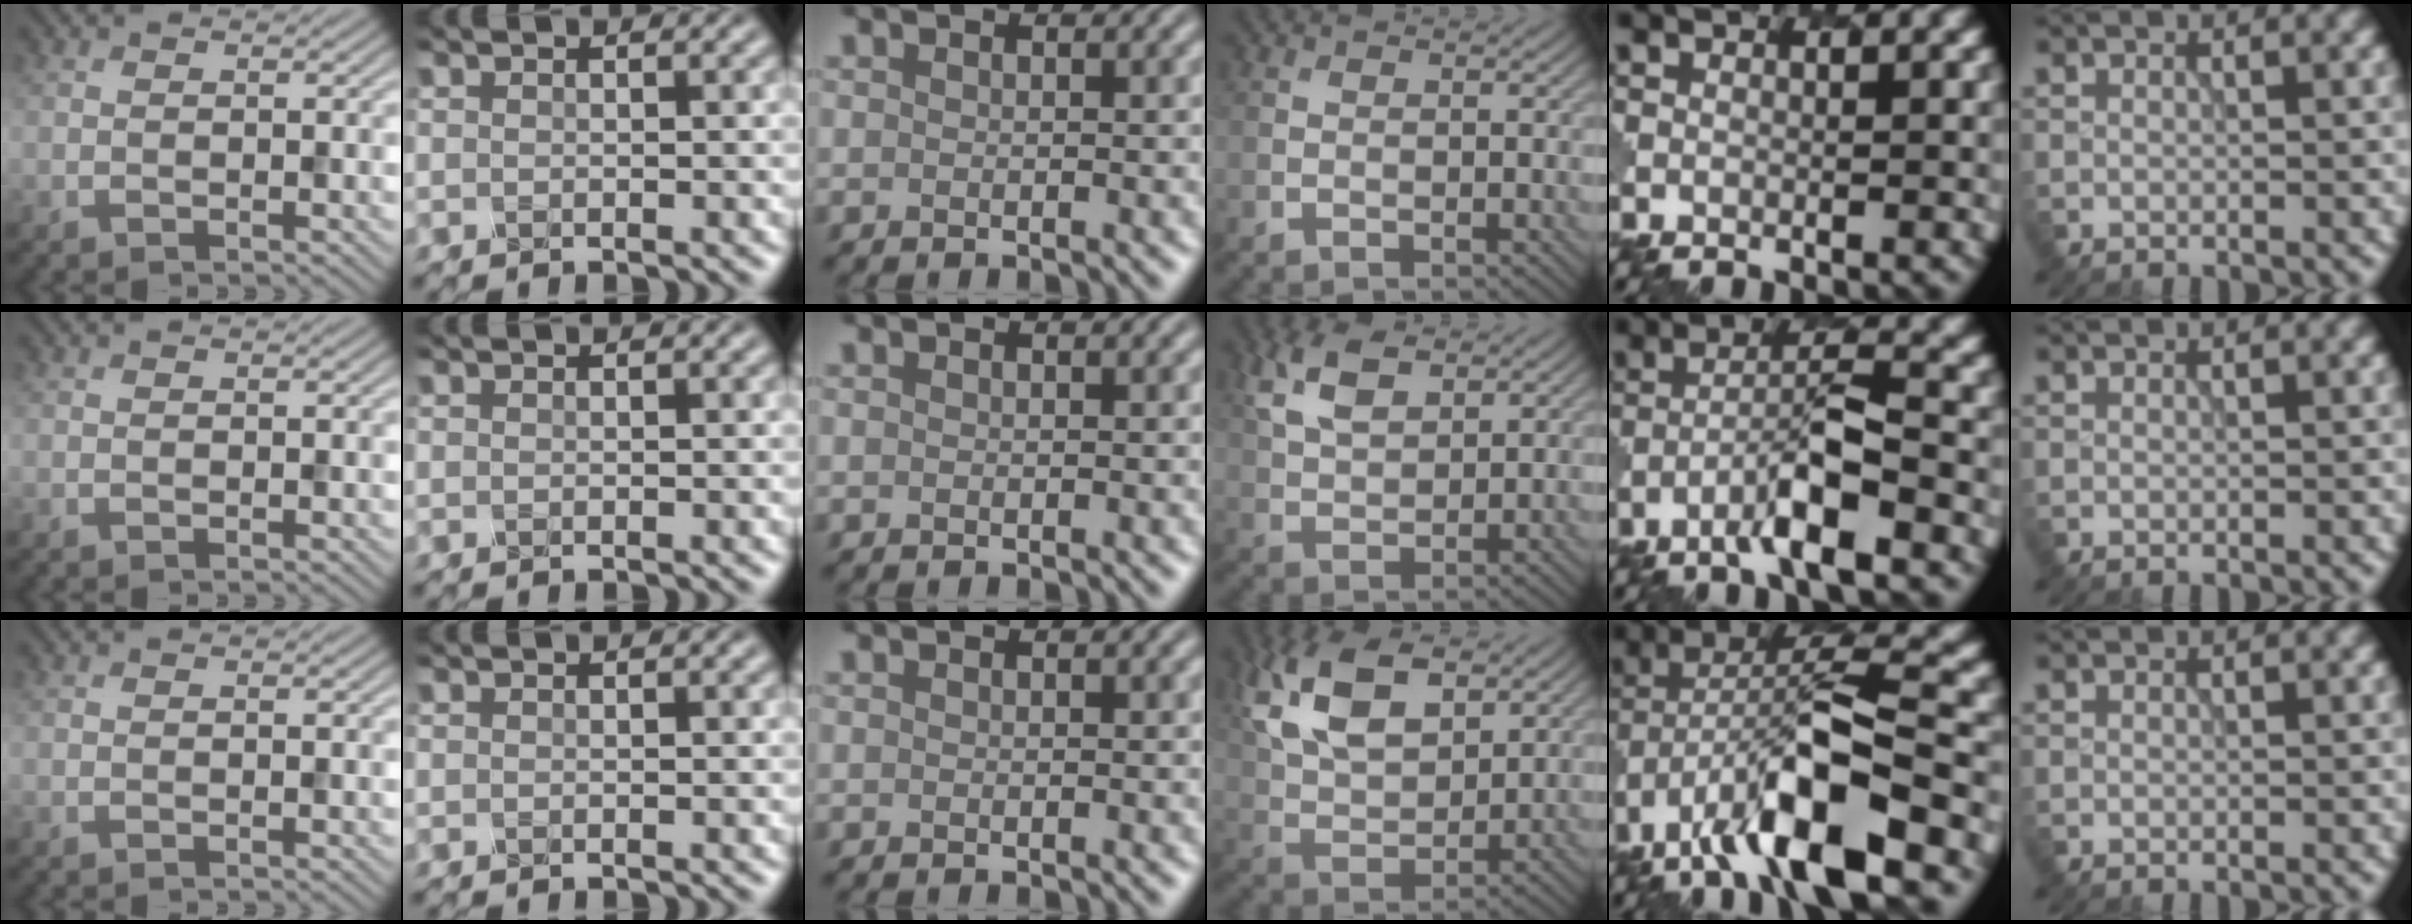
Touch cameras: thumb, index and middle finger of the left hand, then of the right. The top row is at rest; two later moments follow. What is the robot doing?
{"motion": "insert", "object": "pen bag"}